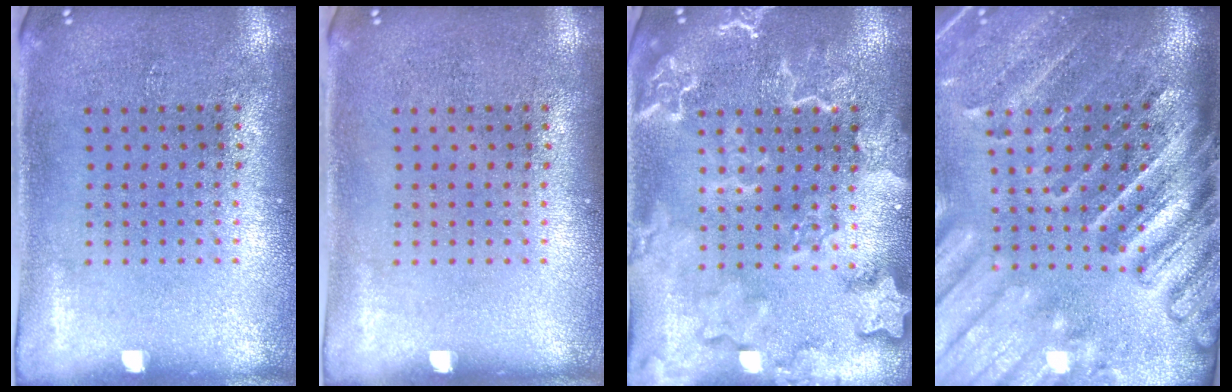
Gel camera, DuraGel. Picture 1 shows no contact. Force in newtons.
{"total": 0.0}
{"total": 4.6, "press": 4.5, "slide": 0.5}
{"total": 4.4, "press": 3.6, "slide": 2.6}